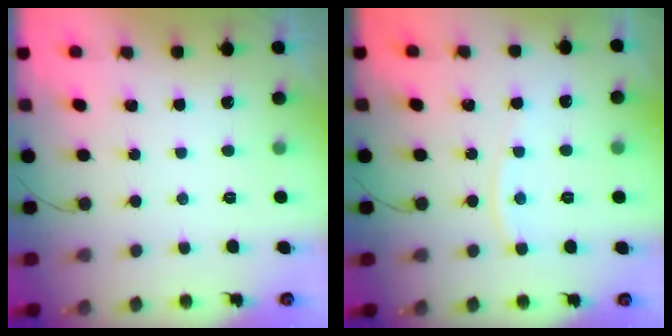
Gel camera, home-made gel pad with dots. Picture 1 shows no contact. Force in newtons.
{"total": 4.2, "press": 4.2, "slide": 0.4}